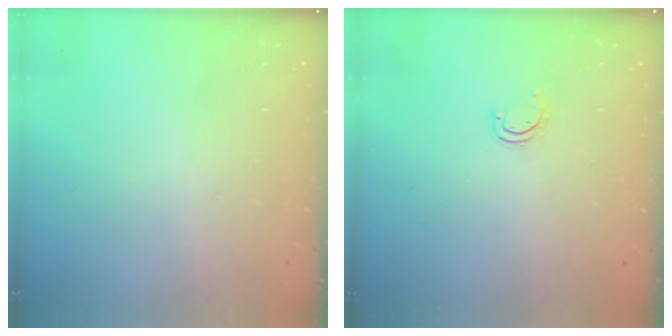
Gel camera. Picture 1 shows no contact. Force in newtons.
{"total": 3.0, "press": 3.0, "slide": 0.2}